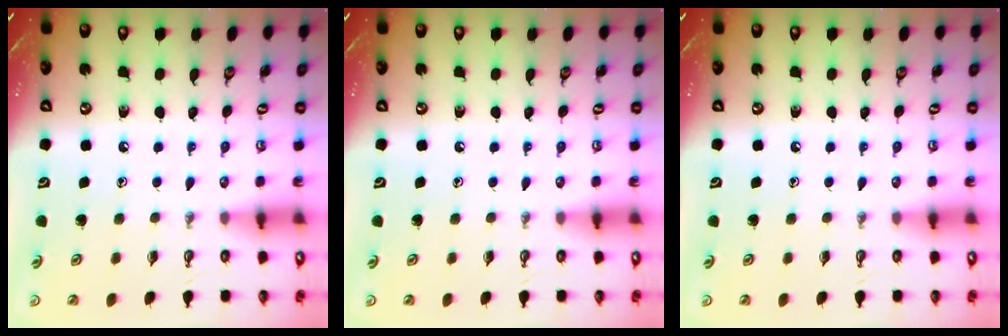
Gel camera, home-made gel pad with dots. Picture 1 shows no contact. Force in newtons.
{"total": 0.0}
{"total": 0.0}